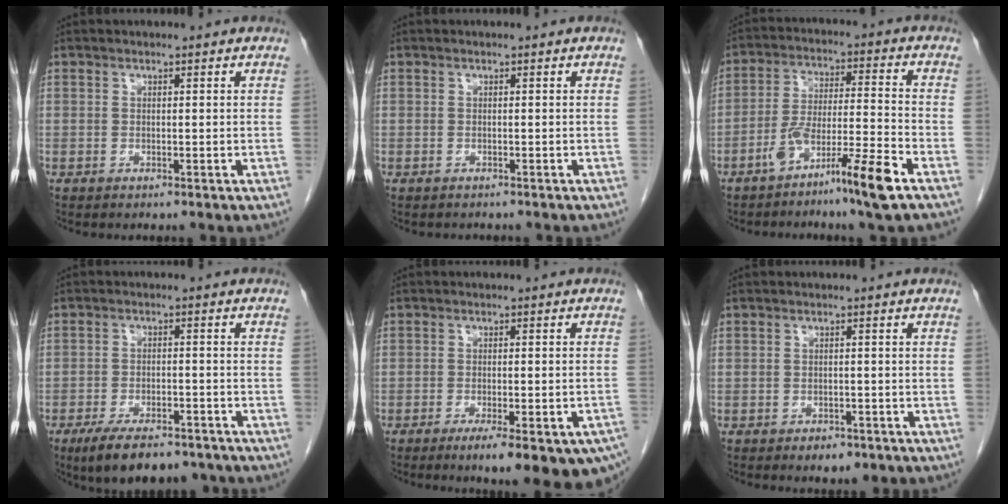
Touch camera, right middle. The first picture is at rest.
{"total": 1.2, "force": [-1.1, 0.4, 0.1], "torque": [-0.013, -0.003, -0.015]}
{"total": 9.9, "force": [-6.3, -0.5, 7.6], "torque": [-0.144, -0.005, -0.117]}
{"total": 10.6, "force": [-8.1, 3.9, 5.7], "torque": [-0.088, -0.007, -0.122]}
{"total": 15.0, "force": [-10.2, 2.9, 10.6], "torque": [-0.088, -0.005, -0.128]}
{"total": 2.9, "force": [-2.0, 1.5, 1.5], "torque": [-0.020, 0.001, -0.018]}